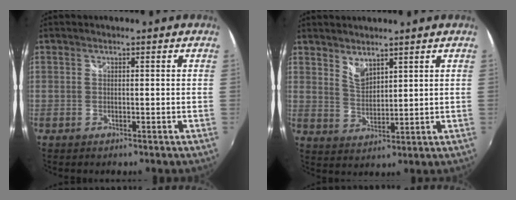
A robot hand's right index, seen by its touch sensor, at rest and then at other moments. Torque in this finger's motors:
{"motor_torque": [0.04, 0.05, 0.04, 0.04]}